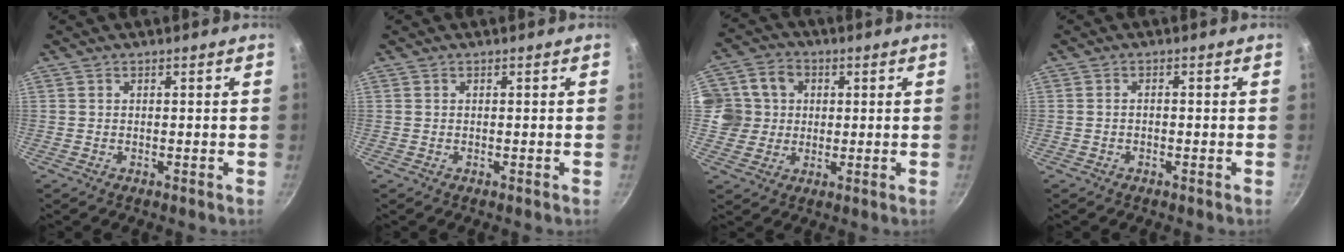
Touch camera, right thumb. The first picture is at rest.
{"total": 0.0}
{"total": 9.4, "force": [1.3, 8.8, 3.1], "torque": [-0.019, 0.008, 0.015]}
{"total": 0.9, "force": [-0.4, 0.5, 0.6], "torque": [-0.013, 0.010, -0.008]}